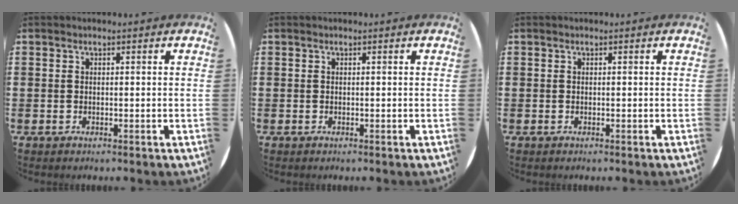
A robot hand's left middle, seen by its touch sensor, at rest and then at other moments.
{"total": 0.0}
{"total": 0.0}